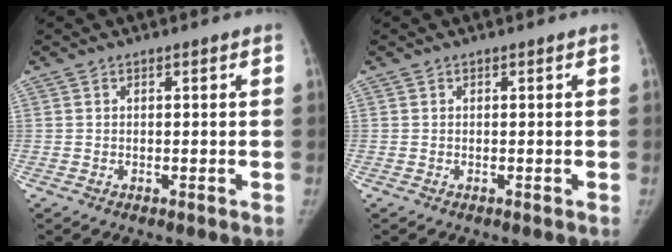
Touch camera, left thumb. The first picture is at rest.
{"total": 0.0}